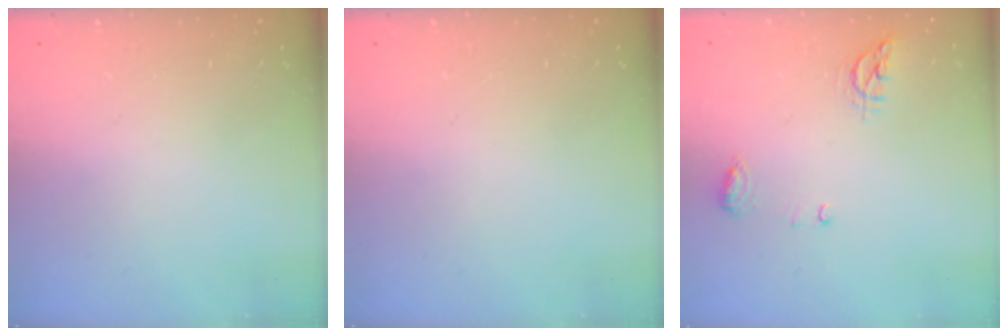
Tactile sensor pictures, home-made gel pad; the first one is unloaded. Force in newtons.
{"total": 0.0}
{"total": 8.4, "press": 6.9, "slide": 4.9}